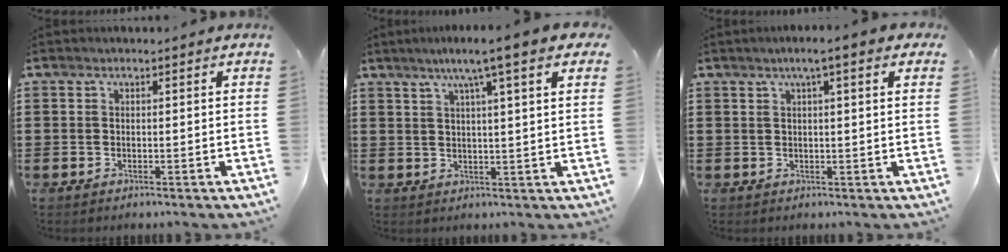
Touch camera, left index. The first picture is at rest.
{"total": 6.8, "force": [4.1, -0.2, 5.4], "torque": [-0.109, -0.006, 0.064]}
{"total": 3.4, "force": [1.8, 0.0, 2.9], "torque": [-0.060, 0.001, 0.030]}